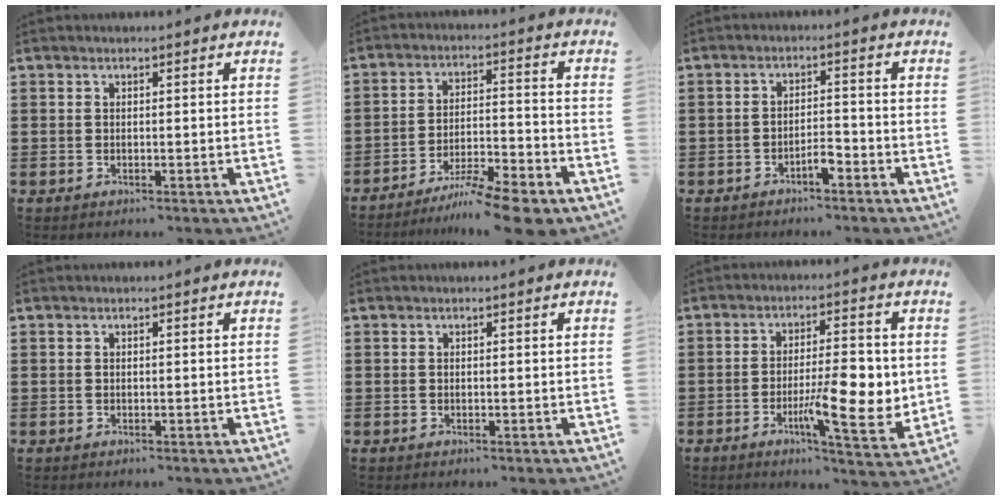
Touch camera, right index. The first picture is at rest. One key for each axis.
{"total": 7.7, "fx": -6.7, "fy": 0.1, "fz": 3.8, "tx": -0.071, "ty": 0.001, "tz": -0.129}
{"total": 2.7, "fx": -2.1, "fy": 0.6, "fz": 1.5, "tx": -0.029, "ty": 0.007, "tz": -0.041}
{"total": 0.0}
{"total": 0.0}
{"total": 11.1, "fx": -1.7, "fy": 3.5, "fz": 10.4, "tx": -0.153, "ty": -0.004, "tz": -0.025}